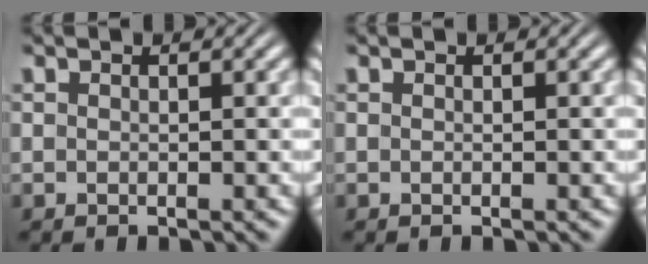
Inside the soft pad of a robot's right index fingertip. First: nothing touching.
{"total": 0.0}